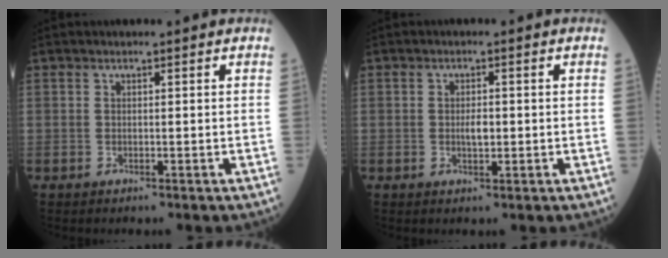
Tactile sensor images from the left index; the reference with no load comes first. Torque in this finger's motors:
{"motor_torque": [0.51, 0.07, 0.06, 0.03]}